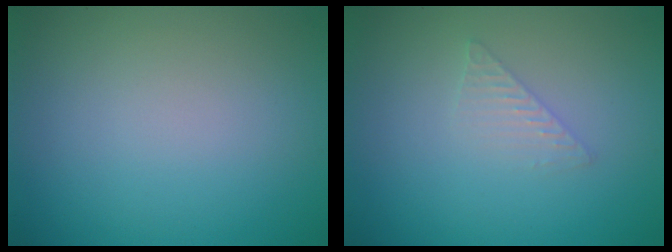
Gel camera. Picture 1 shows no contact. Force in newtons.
{"total": 1.4, "press": 1.4, "slide": 0.1}